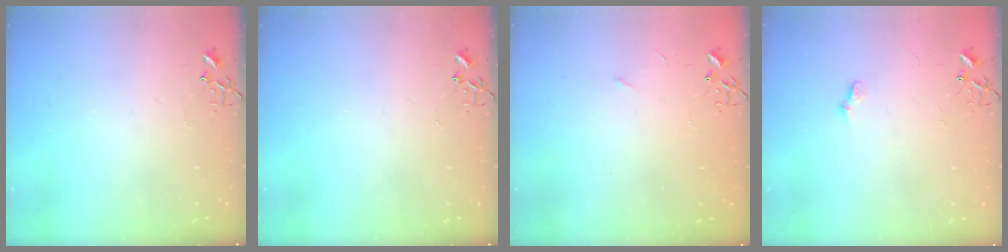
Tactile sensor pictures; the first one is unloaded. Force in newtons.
{"total": 0.0}
{"total": 2.6, "press": 2.6, "slide": 0.4}
{"total": 5.4, "press": 5.4, "slide": 0.6}